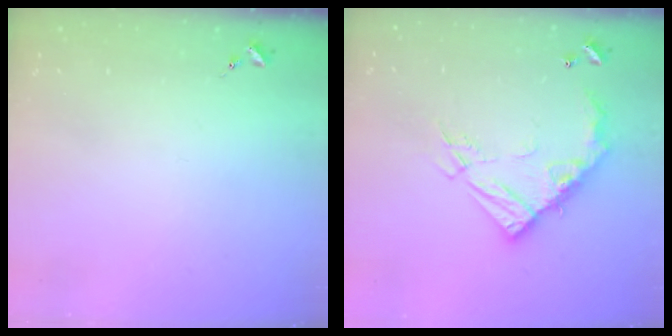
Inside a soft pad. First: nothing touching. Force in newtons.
{"total": 17.2, "press": 17.1, "slide": 1.7}